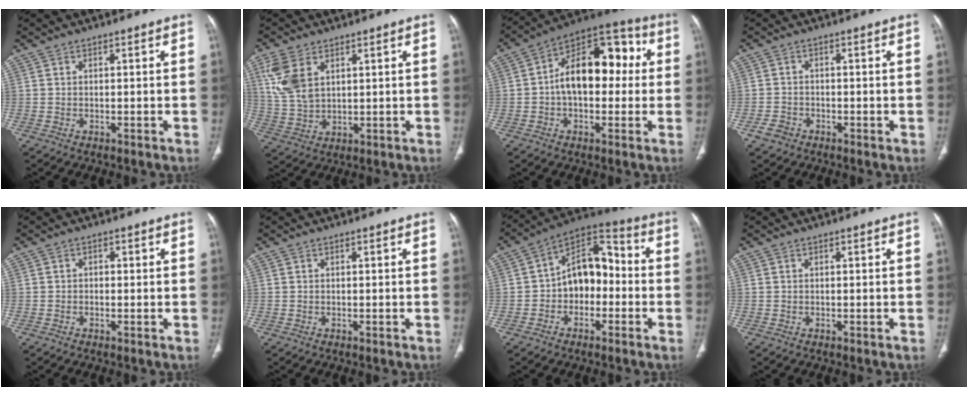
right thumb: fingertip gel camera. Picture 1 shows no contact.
{"total": 9.1, "force": [3.9, 5.4, 6.2], "torque": [-0.135, -0.008, 0.087]}
{"total": 17.0, "force": [1.2, 10.3, 13.5], "torque": [-0.172, 0.049, 0.008]}
{"total": 2.5, "force": [-1.4, 1.9, 0.7], "torque": [-0.010, 0.007, -0.026]}
{"total": 0.8, "force": [-0.1, 0.7, 0.4], "torque": [0.000, 0.003, -0.007]}
{"total": 0.0}
{"total": 12.6, "force": [-1.5, 8.6, 9.1], "torque": [-0.101, 0.047, -0.042]}
{"total": 0.0}